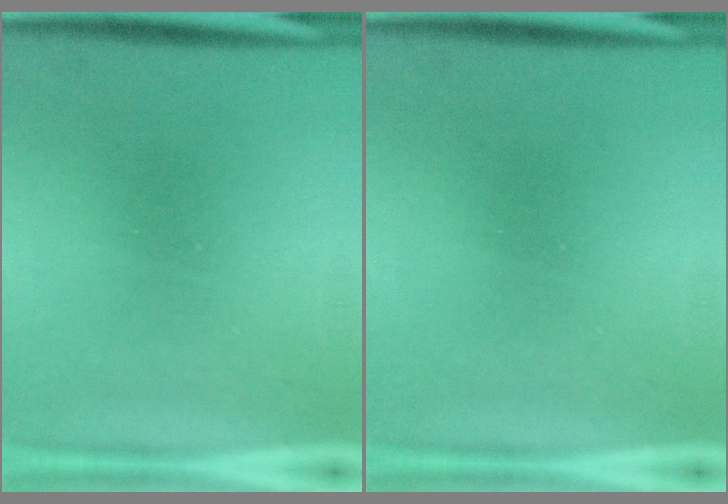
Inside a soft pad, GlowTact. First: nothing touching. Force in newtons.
{"total": 0.0}